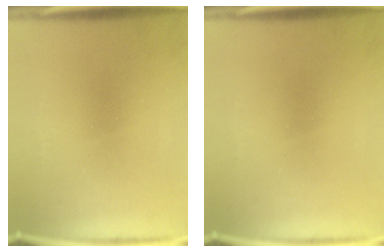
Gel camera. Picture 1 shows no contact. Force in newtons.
{"total": 0.0}